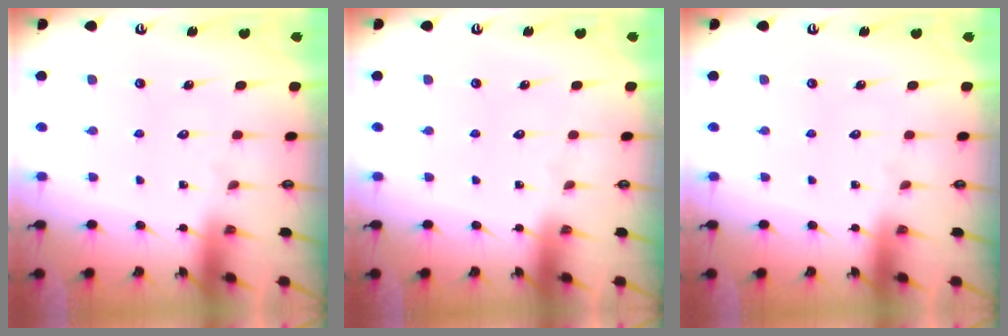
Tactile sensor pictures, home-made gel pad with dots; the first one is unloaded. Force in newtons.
{"total": 0.0}
{"total": 0.0}